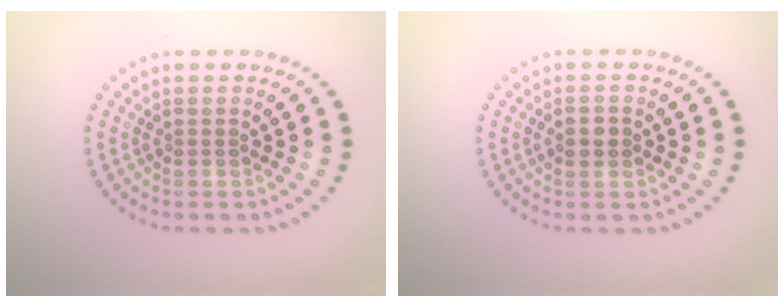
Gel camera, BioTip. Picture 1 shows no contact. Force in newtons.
{"total": 2.0, "press": 1.9, "slide": 0.1}